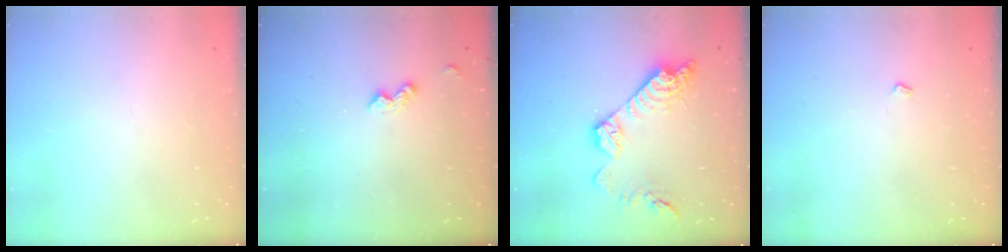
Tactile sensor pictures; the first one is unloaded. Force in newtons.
{"total": 4.6, "press": 4.5, "slide": 0.8}
{"total": 15.6, "press": 15.6, "slide": 0.9}
{"total": 2.9, "press": 2.9, "slide": 0.5}